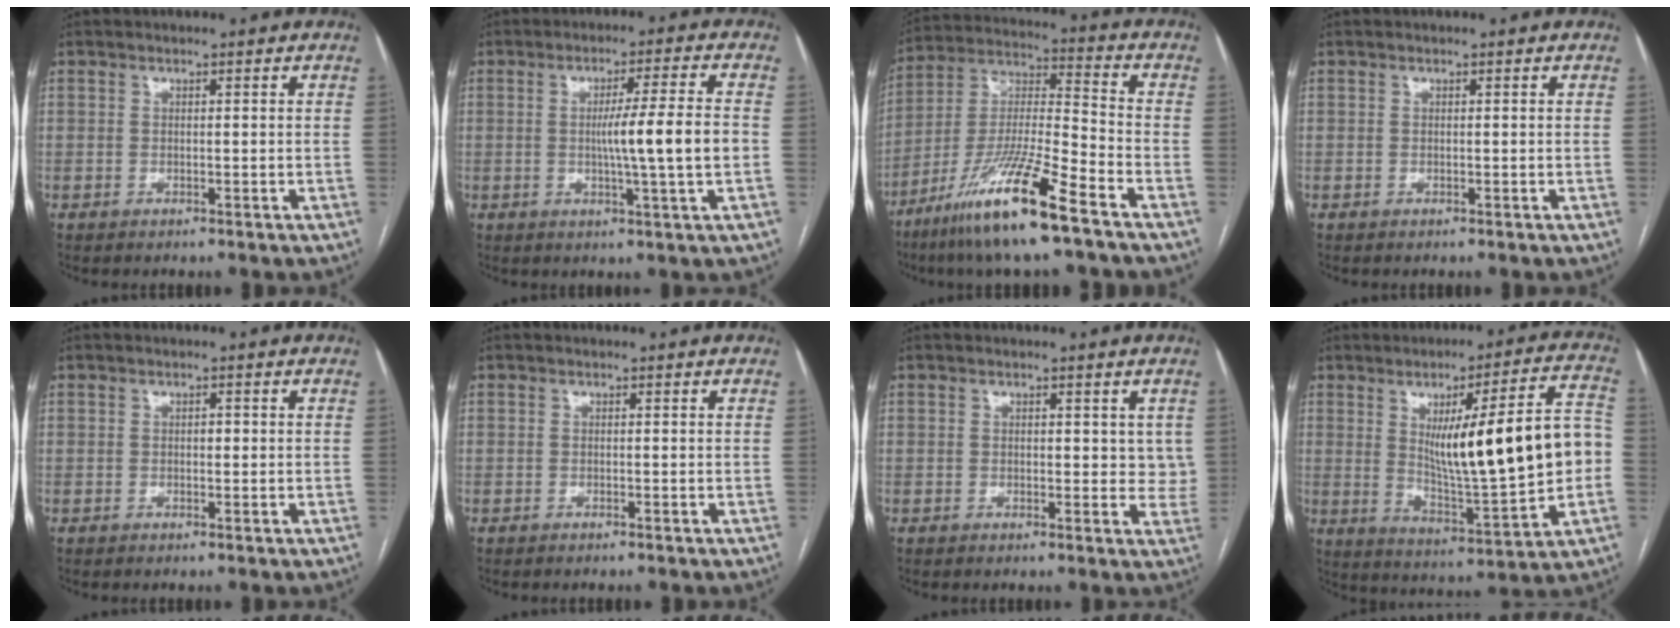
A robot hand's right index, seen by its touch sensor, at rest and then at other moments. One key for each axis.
{"total": 8.7, "fx": -0.7, "fy": -1.1, "fz": 8.6, "tx": -0.132, "ty": -0.003, "tz": -0.010}
{"total": 17.0, "fx": -10.7, "fy": 0.4, "fz": 13.2, "tx": -0.280, "ty": -0.035, "tz": -0.201}
{"total": 0.0}
{"total": 0.9, "fx": 0.0, "fy": 0.5, "fz": 0.7, "tx": -0.008, "ty": 0.003, "tz": -0.001}
{"total": 0.0}
{"total": 3.5, "fx": 1.0, "fy": 2.2, "fz": 2.5, "tx": -0.015, "ty": -0.002, "tz": 0.008}
{"total": 19.1, "fx": 0.9, "fy": 2.2, "fz": 19.0, "tx": -0.289, "ty": 0.011, "tz": 0.022}